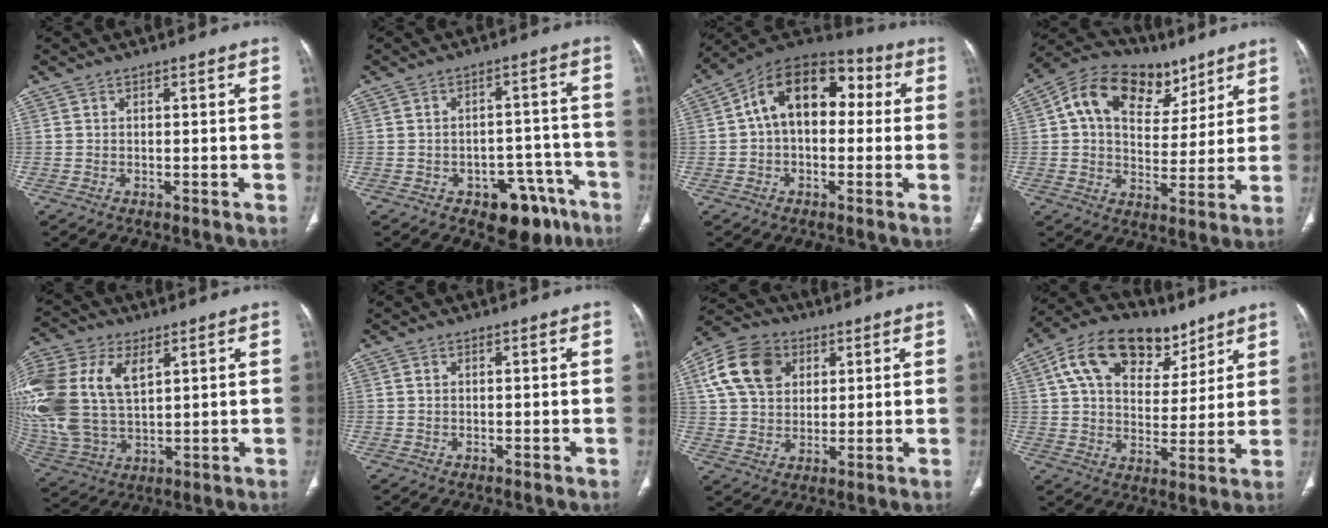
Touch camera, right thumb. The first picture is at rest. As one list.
[{"total": 10.8, "force": [-6.6, 6.6, 5.5], "torque": [-0.027, 0.051, -0.083]}, {"total": 15.5, "force": [2.1, 10.1, 11.5], "torque": [-0.146, 0.047, 0.019]}, {"total": 17.4, "force": [8.1, 11.7, 10.1], "torque": [-0.126, 0.000, 0.132]}, {"total": 23.8, "force": [6.9, 14.8, 17.3], "torque": [-0.425, 0.011, 0.138]}, {"total": 0.0}, {"total": 13.3, "force": [4.8, 10.0, 7.3], "torque": [-0.122, 0.001, 0.083]}, {"total": 18.5, "force": [9.6, 11.6, 10.7], "torque": [-0.145, -0.007, 0.160]}]